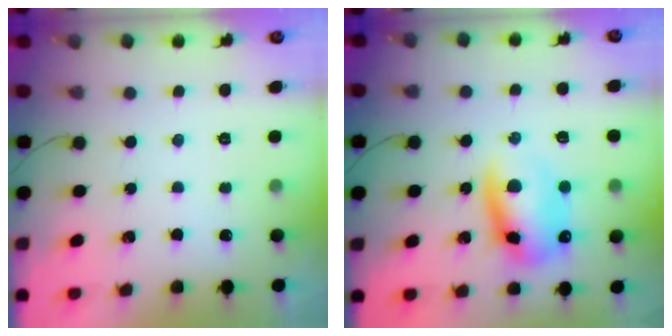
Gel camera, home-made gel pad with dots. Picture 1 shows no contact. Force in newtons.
{"total": 12.3, "press": 12.1, "slide": 2.4}